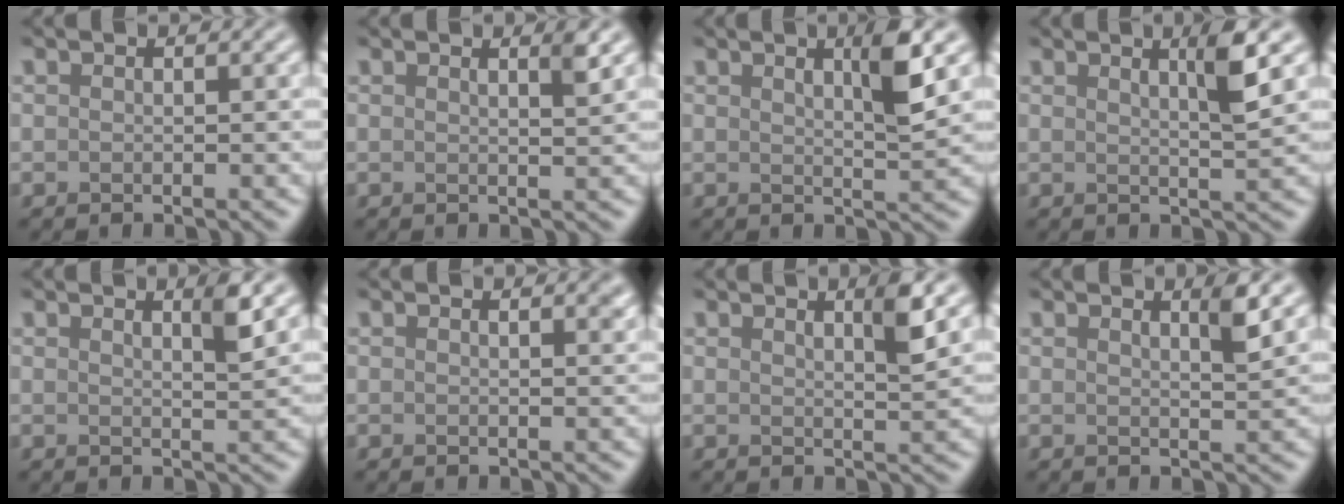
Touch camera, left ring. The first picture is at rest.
{"total": 1.4, "force": [0.9, 0.4, 1.1], "torque": [-0.006, 0.001, 0.010]}
{"total": 3.4, "force": [1.5, 0.4, 3.0], "torque": [-0.043, -0.002, 0.026]}
{"total": 3.0, "force": [1.4, 0.3, 2.6], "torque": [-0.034, 0.002, 0.022]}
{"total": 2.0, "force": [1.2, 0.4, 1.6], "torque": [-0.016, 0.000, 0.016]}
{"total": 1.2, "force": [0.8, 0.4, 0.8], "torque": [-0.005, 0.000, 0.013]}
{"total": 2.5, "force": [1.4, 0.4, 2.0], "torque": [-0.022, 0.000, 0.019]}
{"total": 2.0, "force": [1.2, 0.4, 1.6], "torque": [-0.016, 0.000, 0.016]}